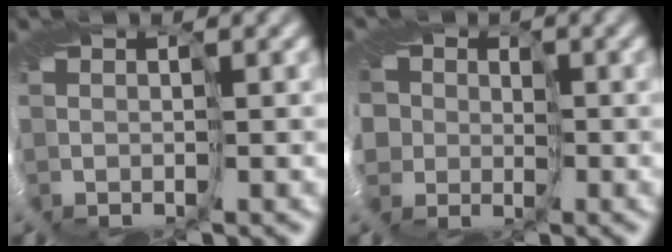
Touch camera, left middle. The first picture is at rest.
{"total": 4.1, "force": [-0.1, 4.0, 1.0], "torque": [-0.016, 0.001, -0.042]}